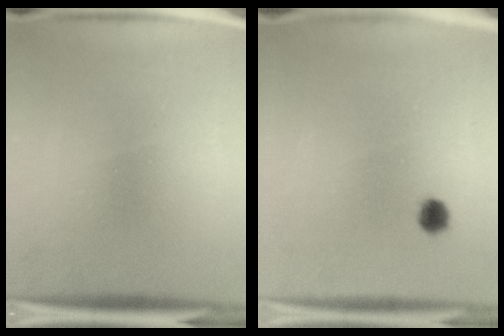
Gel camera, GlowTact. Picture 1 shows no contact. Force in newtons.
{"total": 2.4}